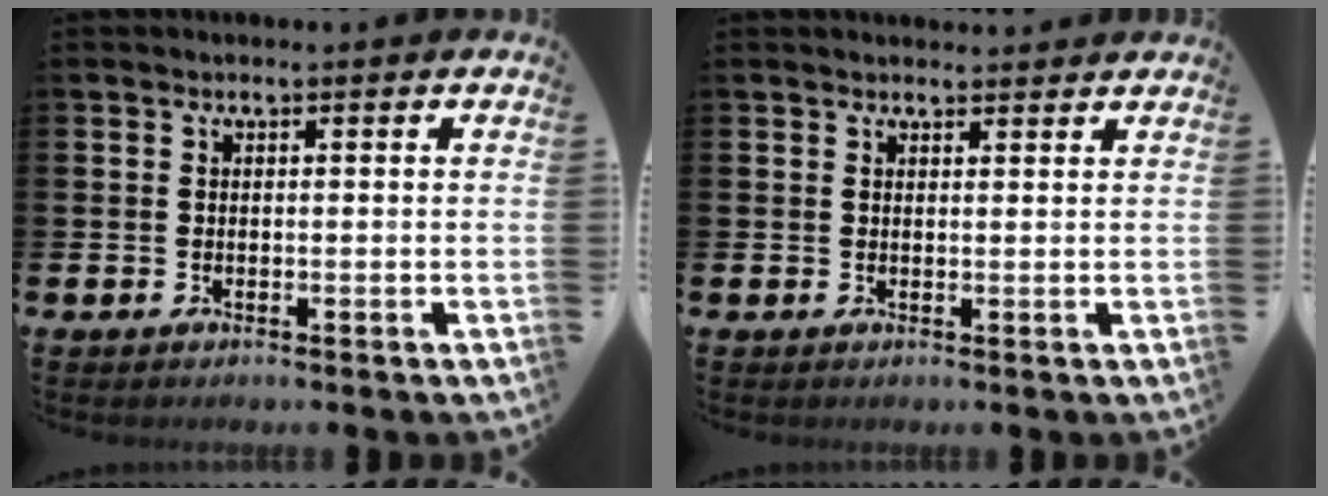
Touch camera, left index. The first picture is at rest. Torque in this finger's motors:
{"motor_torque": [0.11, -0.19, 0.02, -0.04]}